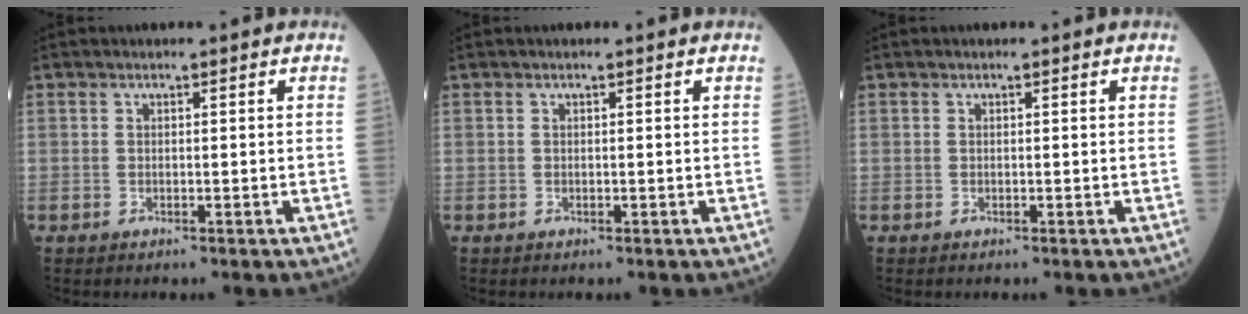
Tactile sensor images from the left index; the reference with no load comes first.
{"total": 0.0}
{"total": 0.0}